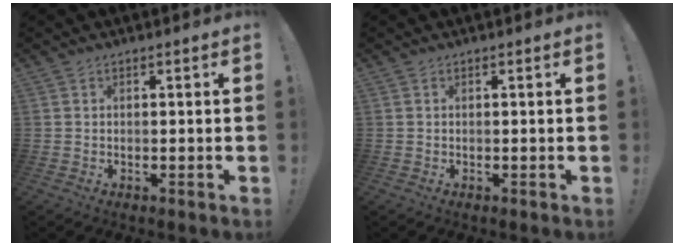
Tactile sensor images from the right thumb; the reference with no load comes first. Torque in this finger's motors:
{"motor_torque": [-0.04, -0.04, -0.19, 0.09, 0.02]}